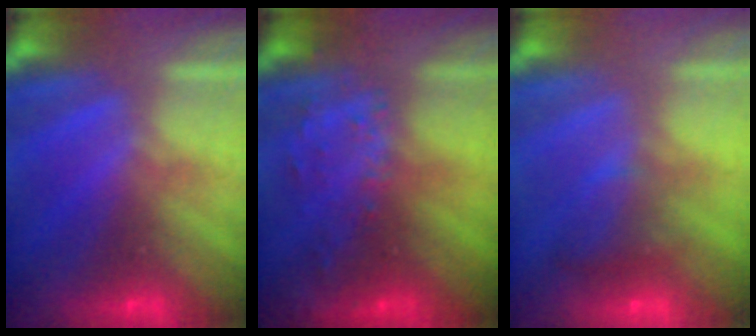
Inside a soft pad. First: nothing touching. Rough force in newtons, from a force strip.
{"total": 2.7}
{"total": 7.2}